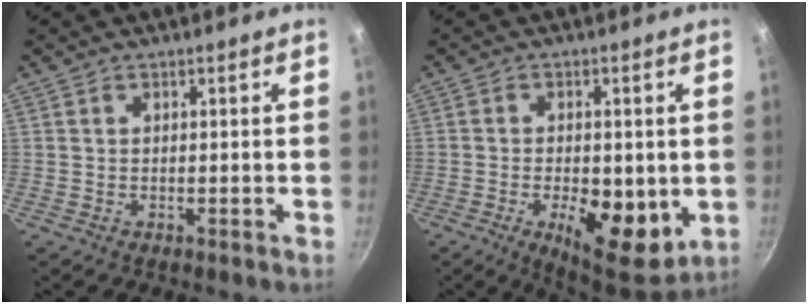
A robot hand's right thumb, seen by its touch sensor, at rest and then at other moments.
{"total": 13.4, "force": [-2.9, 6.2, 11.5], "torque": [-0.152, -0.011, -0.033]}